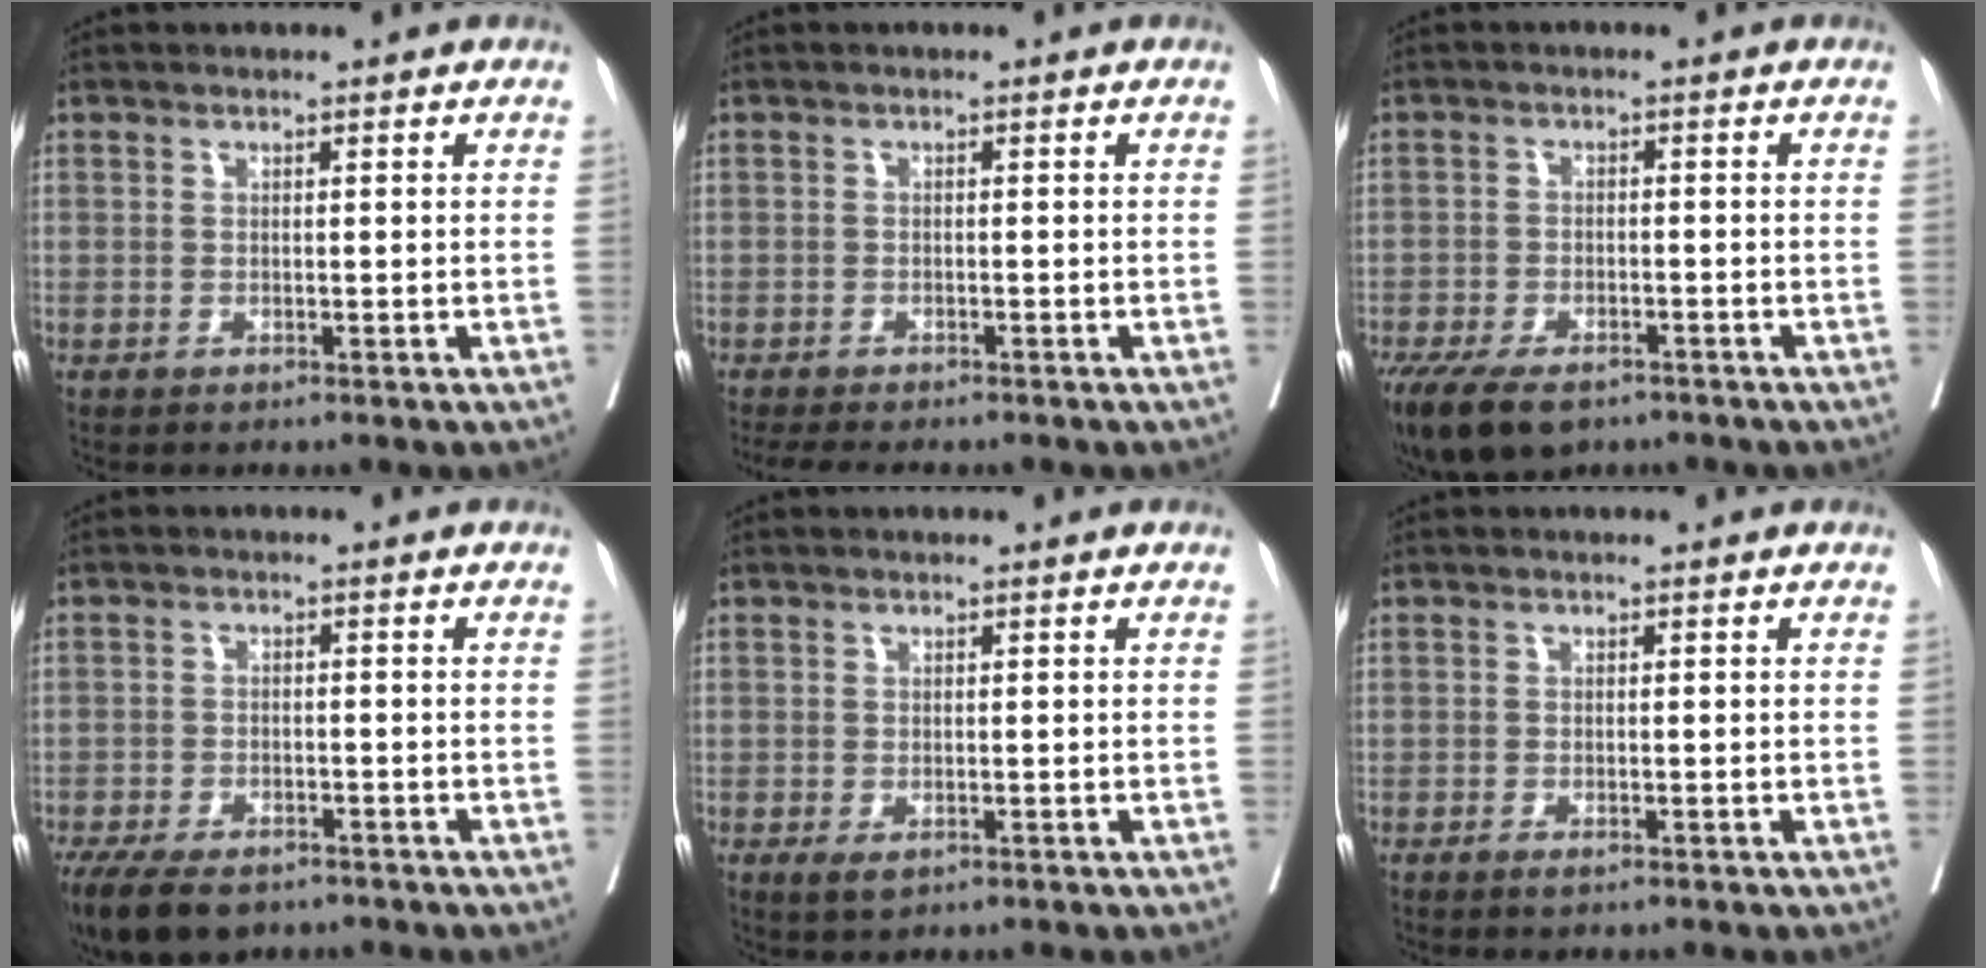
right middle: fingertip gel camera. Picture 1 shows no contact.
{"total": 5.8, "force": [-4.9, 1.3, 2.7], "torque": [-0.036, -0.011, -0.073]}
{"total": 10.6, "force": [-7.4, 4.7, 5.9], "torque": [-0.110, -0.012, -0.116]}
{"total": 9.7, "force": [-7.1, 4.3, 5.1], "torque": [-0.089, -0.009, -0.108]}
{"total": 1.5, "force": [-0.5, 0.7, 1.2], "torque": [-0.018, -0.004, 0.000]}
{"total": 0.9, "force": [-0.6, 0.2, 0.7], "torque": [-0.011, -0.002, -0.008]}